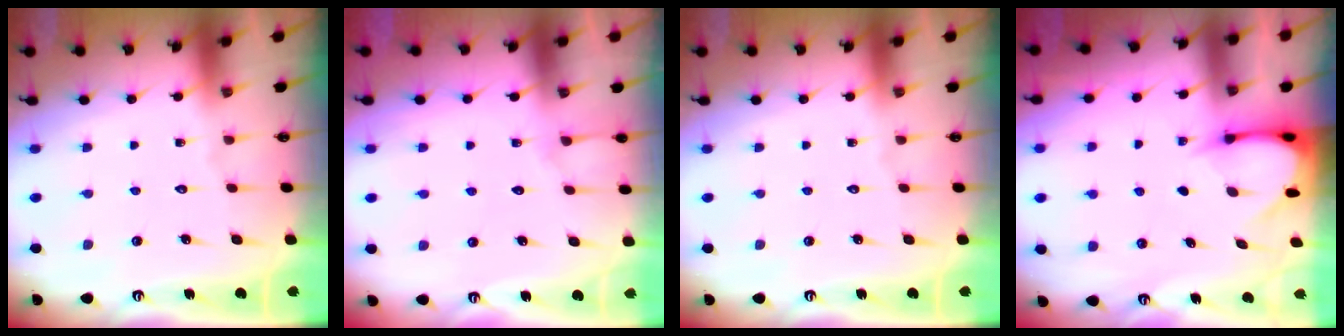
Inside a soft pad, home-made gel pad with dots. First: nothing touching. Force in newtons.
{"total": 3.9, "press": 3.9, "slide": 0.4}
{"total": 0.0}
{"total": 3.4, "press": 3.4, "slide": 0.3}